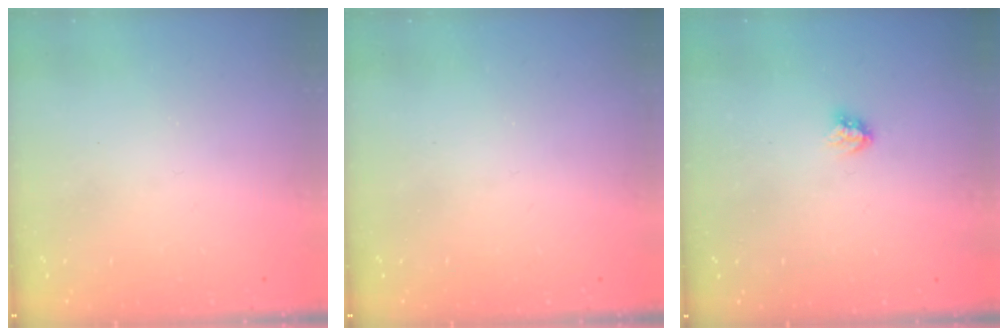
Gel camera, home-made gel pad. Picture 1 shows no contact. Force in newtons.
{"total": 0.0}
{"total": 2.9, "press": 2.9, "slide": 0.4}